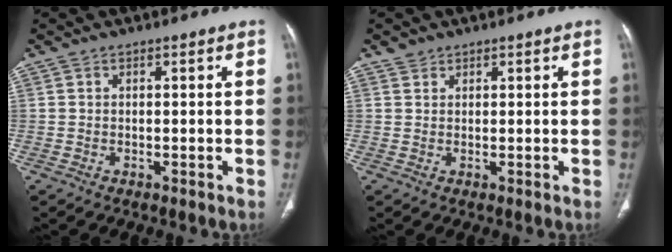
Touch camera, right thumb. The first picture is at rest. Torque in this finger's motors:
{"motor_torque": [-0.71, 0.58, -0.13, 0.21, 0.01]}